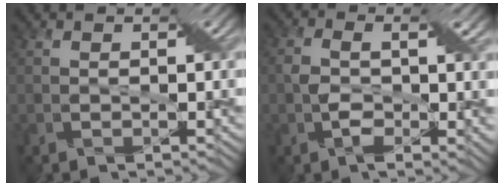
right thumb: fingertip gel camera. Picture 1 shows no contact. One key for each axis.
{"total": 4.3, "fx": -0.6, "fy": 2.0, "fz": 3.8, "tx": -0.072, "ty": -0.005, "tz": -0.013}